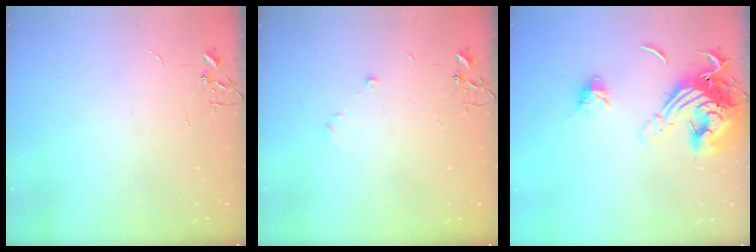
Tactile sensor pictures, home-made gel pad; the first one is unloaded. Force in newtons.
{"total": 5.7, "press": 5.6, "slide": 0.6}
{"total": 19.1, "press": 19.0, "slide": 1.8}